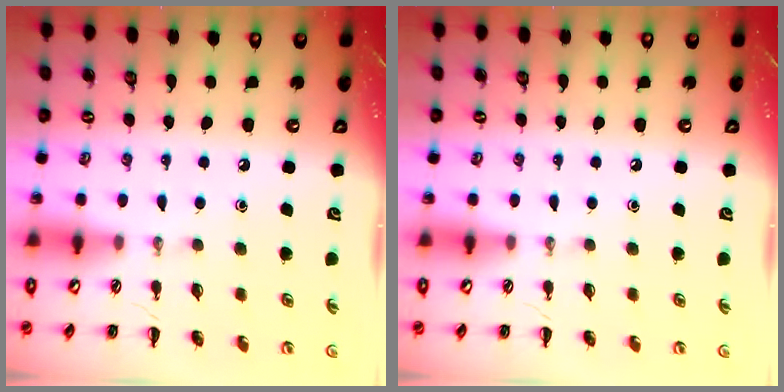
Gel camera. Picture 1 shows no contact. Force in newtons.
{"total": 0.0}